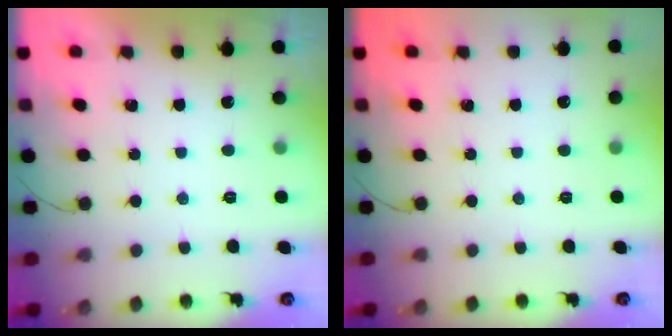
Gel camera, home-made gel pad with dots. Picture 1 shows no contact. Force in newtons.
{"total": 0.0}